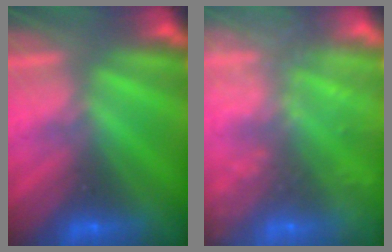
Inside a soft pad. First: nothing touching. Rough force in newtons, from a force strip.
{"total": 8.3}